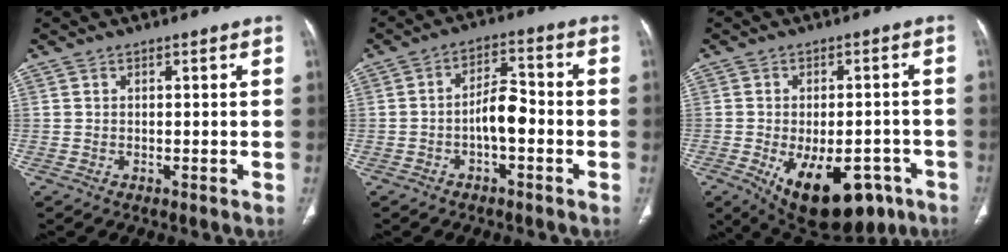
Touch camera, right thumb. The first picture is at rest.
{"total": 6.2, "force": [-1.8, 2.8, 5.2], "torque": [-0.081, 0.032, -0.035]}
{"total": 17.5, "force": [-8.3, 9.0, 12.5], "torque": [-0.162, 0.011, -0.101]}